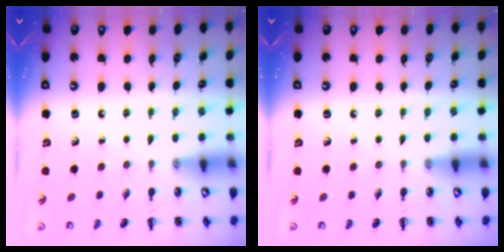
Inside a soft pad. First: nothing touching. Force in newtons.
{"total": 0.0}